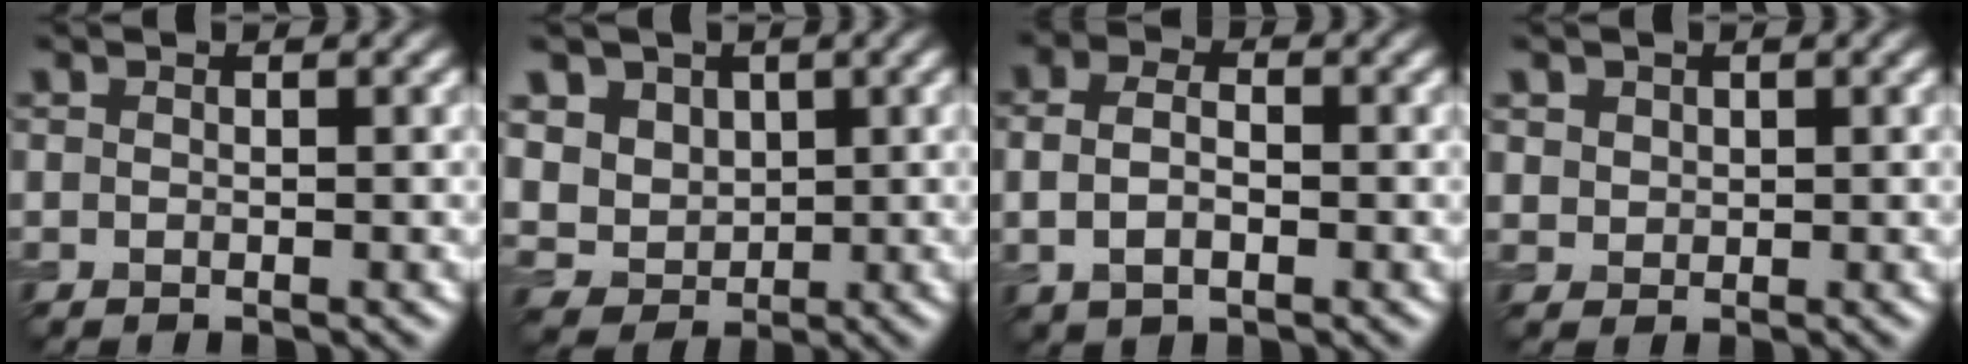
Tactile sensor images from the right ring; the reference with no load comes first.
{"total": 5.3, "force": [1.7, 4.6, 2.0], "torque": [-0.051, 0.000, 0.031]}
{"total": 3.2, "force": [-0.2, 2.1, 2.4], "torque": [-0.055, 0.000, -0.006]}
{"total": 1.9, "force": [1.0, 1.5, 0.6], "torque": [-0.018, -0.001, 0.029]}